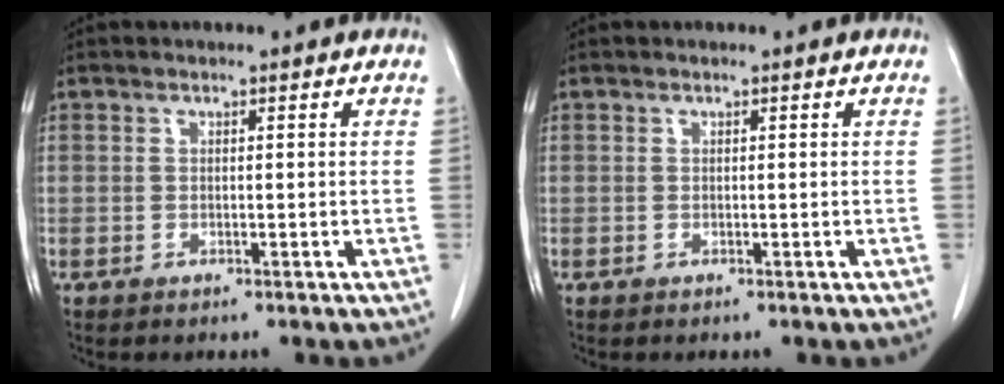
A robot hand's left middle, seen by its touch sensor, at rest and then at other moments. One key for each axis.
{"total": 0.0}